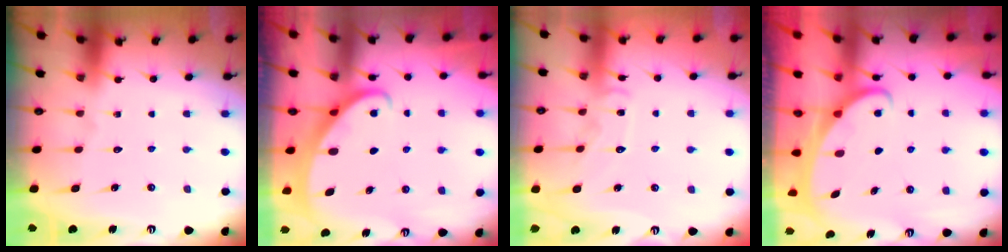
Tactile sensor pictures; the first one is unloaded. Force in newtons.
{"total": 2.3, "press": 2.3, "slide": 0.2}
{"total": 8.0, "press": 7.9, "slide": 0.7}
{"total": 2.0, "press": 2.0, "slide": 0.4}